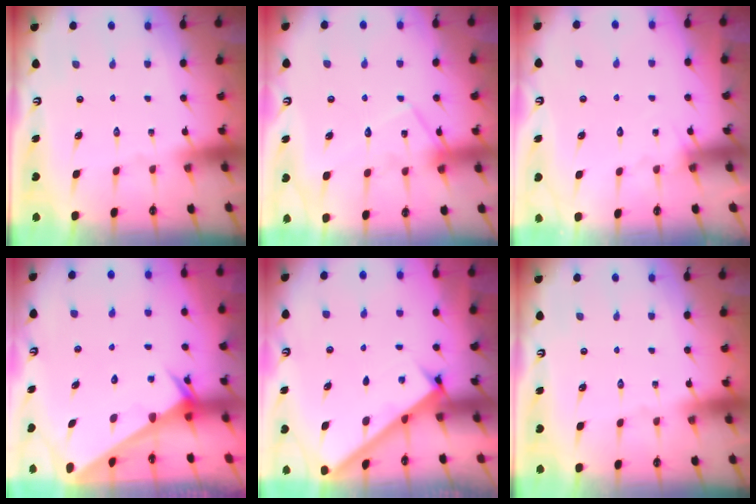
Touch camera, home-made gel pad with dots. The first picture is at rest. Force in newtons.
{"total": 14.1, "press": 14.0, "slide": 1.2}
{"total": 6.6, "press": 6.6, "slide": 0.5}
{"total": 2.6, "press": 2.6, "slide": 0.1}
{"total": 2.7, "press": 2.7, "slide": 0.4}
{"total": 0.0}